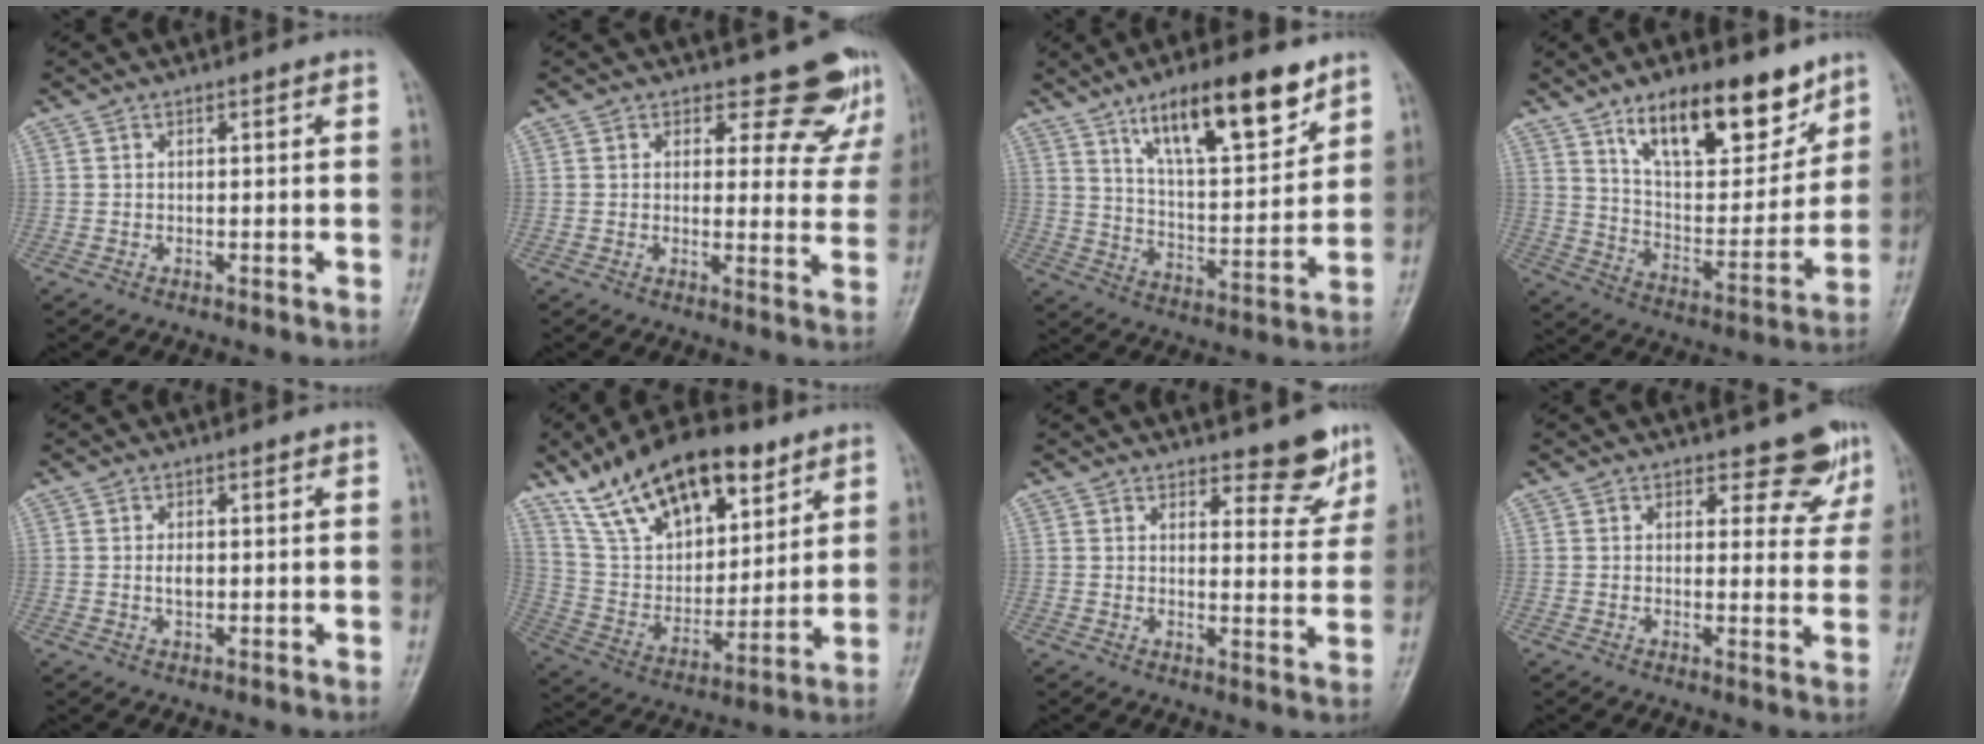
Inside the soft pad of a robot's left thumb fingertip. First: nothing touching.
{"total": 8.7, "force": [7.7, 3.9, 1.2], "torque": [0.029, -0.061, 0.073]}
{"total": 16.8, "force": [10.7, 5.0, 11.8], "torque": [-0.164, -0.055, 0.187]}
{"total": 18.7, "force": [12.2, 7.9, 11.9], "torque": [-0.135, -0.075, 0.210]}
{"total": 2.0, "force": [0.2, 1.2, 1.6], "torque": [-0.026, -0.002, 0.004]}
{"total": 22.7, "force": [14.0, 11.0, 14.1], "torque": [-0.205, -0.043, 0.256]}
{"total": 6.7, "force": [5.5, 2.6, 2.9], "torque": [-0.007, -0.044, 0.071]}
{"total": 5.8, "force": [4.8, 2.9, 1.3], "torque": [0.017, -0.037, 0.049]}